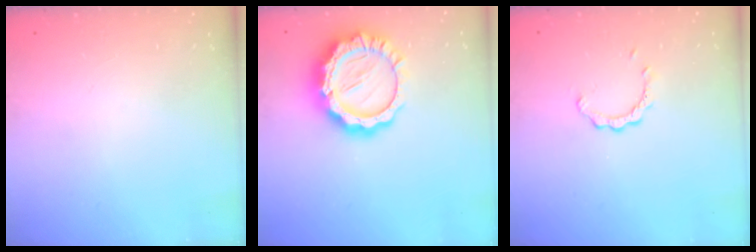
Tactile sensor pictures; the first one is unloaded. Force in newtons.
{"total": 15.3, "press": 15.2, "slide": 1.2}
{"total": 2.2, "press": 2.2, "slide": 0.2}